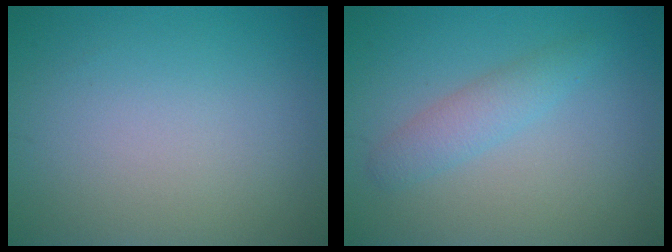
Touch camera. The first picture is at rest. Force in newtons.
{"total": 2.3, "press": 2.3, "slide": 0.0}